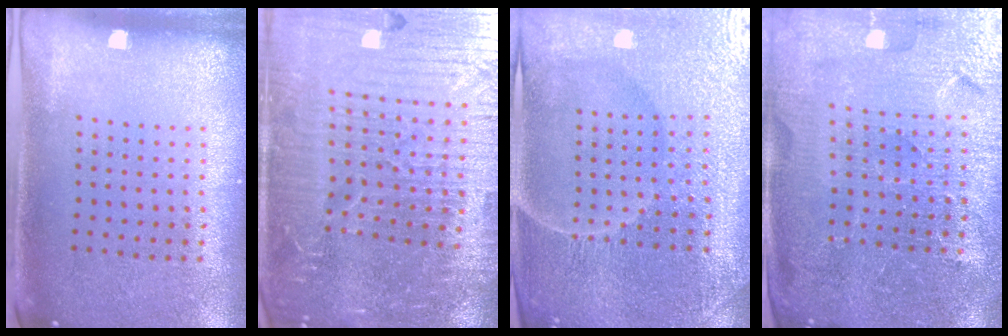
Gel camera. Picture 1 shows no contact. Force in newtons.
{"total": 6.9, "press": 6.0, "slide": 3.4}
{"total": 5.4, "press": 5.1, "slide": 1.9}
{"total": 5.3, "press": 4.9, "slide": 2.1}